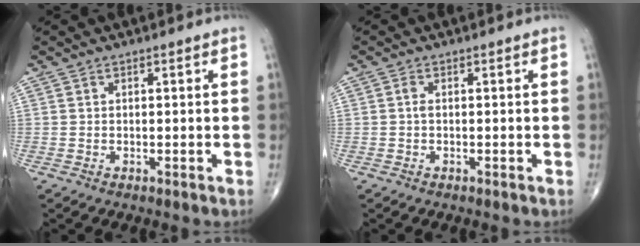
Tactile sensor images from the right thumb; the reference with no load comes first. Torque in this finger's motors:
{"motor_torque": [-0.07, 0.31, 0.22, -0.04, 0.00]}